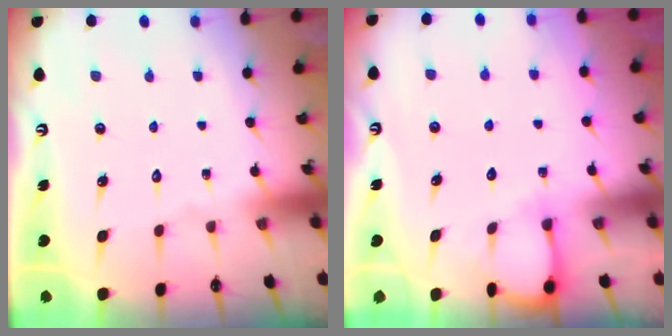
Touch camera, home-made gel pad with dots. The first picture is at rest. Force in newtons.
{"total": 3.3, "press": 3.2, "slide": 0.3}